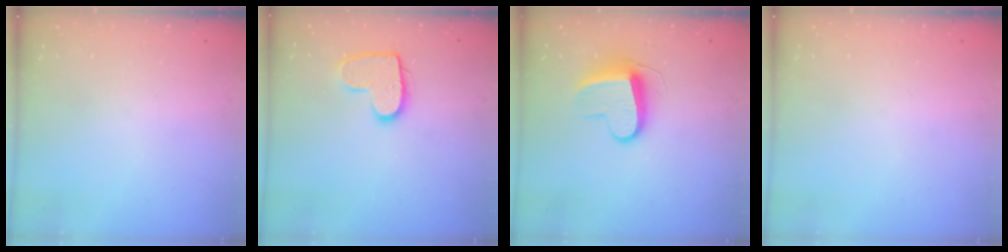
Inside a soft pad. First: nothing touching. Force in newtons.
{"total": 11.8, "press": 11.8, "slide": 0.6}
{"total": 9.4, "press": 9.4, "slide": 0.2}
{"total": 0.0}